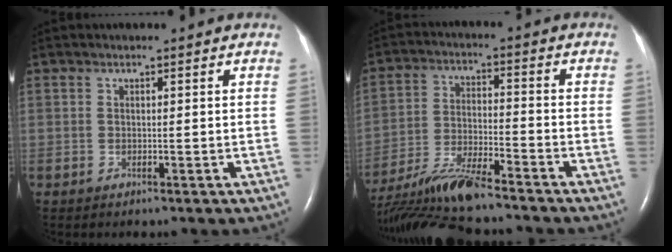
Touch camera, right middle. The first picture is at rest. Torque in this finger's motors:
{"motor_torque": [1.05, -1.09, 0.14, 0.05]}